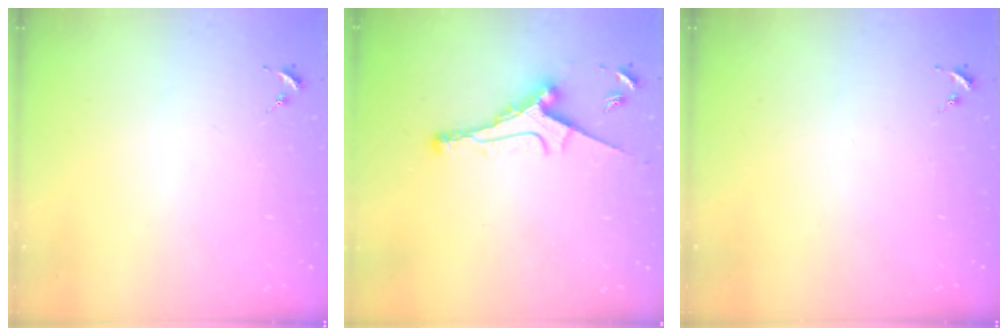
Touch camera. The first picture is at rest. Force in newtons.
{"total": 10.3, "press": 10.3, "slide": 0.2}
{"total": 0.0}